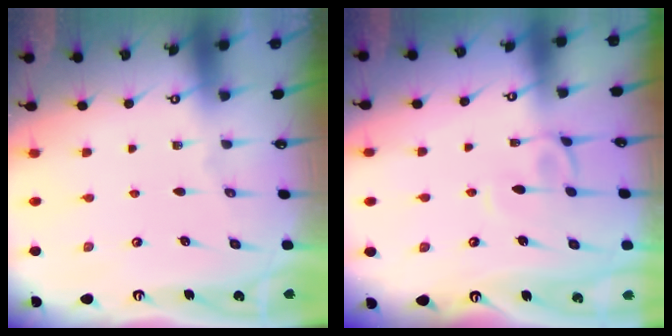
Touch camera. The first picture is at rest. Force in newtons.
{"total": 2.4, "press": 2.4, "slide": 0.3}